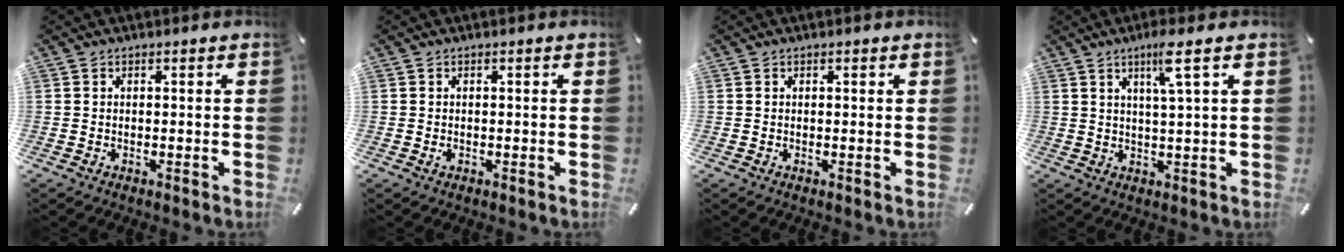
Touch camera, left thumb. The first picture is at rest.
{"total": 0.7, "force": [-0.1, 0.4, 0.6], "torque": [-0.011, -0.001, -0.003]}
{"total": 0.5, "force": [0.2, 0.2, 0.5], "torque": [-0.009, 0.002, 0.003]}
{"total": 6.6, "force": [3.3, -0.2, 5.7], "torque": [-0.111, -0.003, 0.052]}